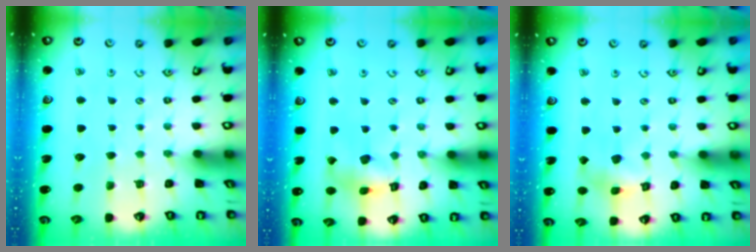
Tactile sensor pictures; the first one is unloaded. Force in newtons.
{"total": 9.4, "press": 9.3, "slide": 1.1}
{"total": 5.2, "press": 5.2, "slide": 0.4}